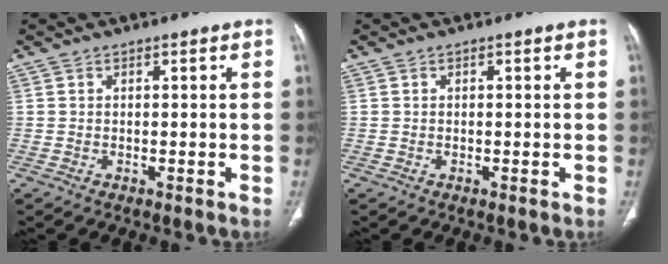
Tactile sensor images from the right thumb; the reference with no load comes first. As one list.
[{"total": 0.0}]